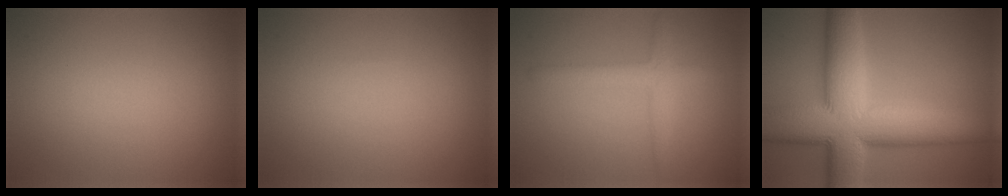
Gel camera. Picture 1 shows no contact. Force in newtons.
{"total": 0.0}
{"total": 2.6, "press": 2.6, "slide": 0.1}
{"total": 13.8, "press": 13.8, "slide": 0.5}